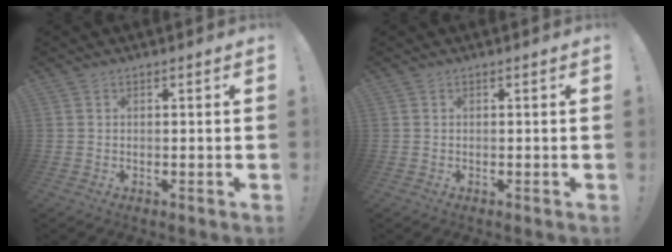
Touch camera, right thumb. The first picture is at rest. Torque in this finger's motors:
{"motor_torque": [-0.02, -0.02, 0.01, 0.00, 0.02]}